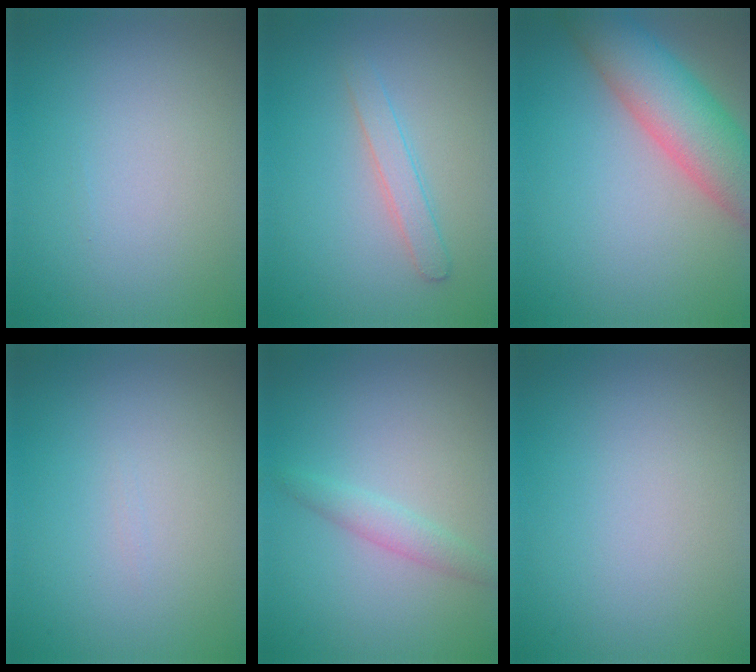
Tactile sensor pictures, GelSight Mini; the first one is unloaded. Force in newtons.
{"total": 1.7, "press": 1.7, "slide": 0.1}
{"total": 7.7, "press": 7.7, "slide": 0.4}
{"total": 0.0}
{"total": 1.7, "press": 1.7, "slide": 0.1}
{"total": 0.0}